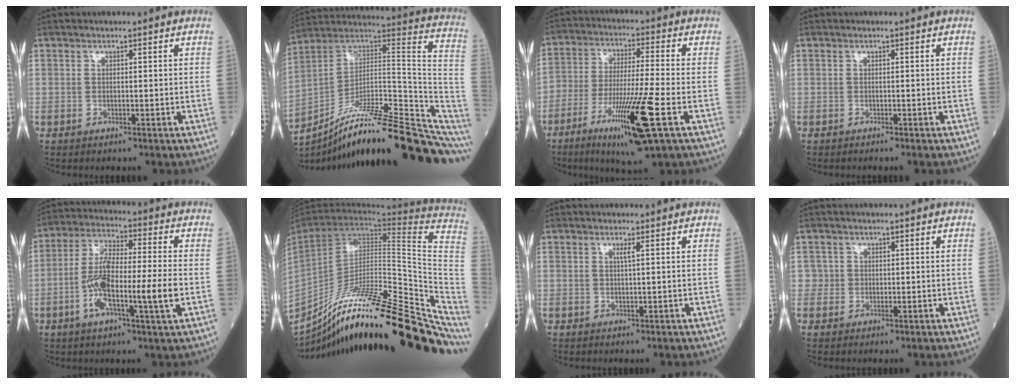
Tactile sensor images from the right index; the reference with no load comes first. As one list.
[{"total": 25.5, "force": [-18.2, 3.8, 17.5], "torque": [-0.172, 0.042, -0.285]}, {"total": 12.9, "force": [-5.8, 0.2, 11.6], "torque": [-0.219, -0.026, -0.101]}, {"total": 0.0}, {"total": 12.9, "force": [-3.2, 1.0, 12.4], "torque": [-0.238, 0.003, -0.063]}, {"total": 33.7, "force": [-24.0, 5.9, 22.9], "torque": [-0.260, -0.024, -0.357]}, {"total": 0.9, "force": [0.4, -0.2, 0.8], "torque": [-0.018, -0.001, 0.007]}, {"total": 1.5, "force": [0.2, 1.5, -0.1], "torque": [0.013, 0.004, -0.002]}]